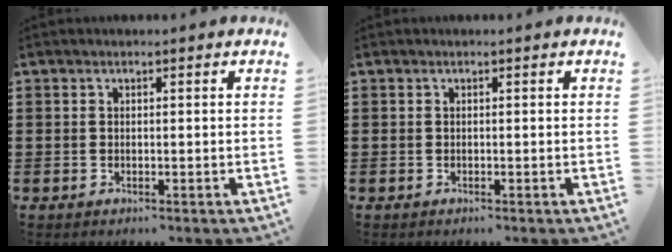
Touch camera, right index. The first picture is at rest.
{"total": 0.0}